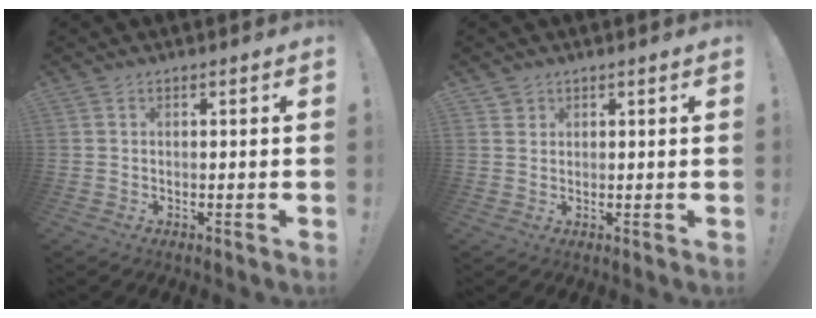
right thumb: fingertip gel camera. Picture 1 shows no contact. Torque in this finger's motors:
{"motor_torque": [-0.17, -0.13, -0.48, -0.19, -0.18]}